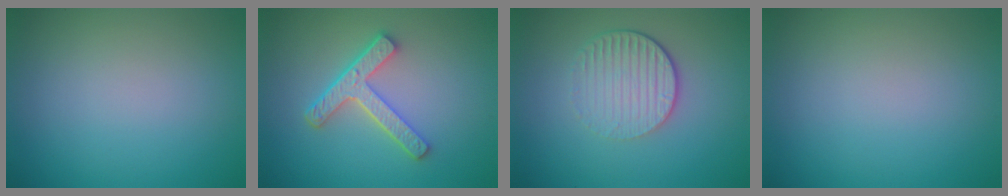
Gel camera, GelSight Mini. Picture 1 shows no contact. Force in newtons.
{"total": 4.3, "press": 3.3, "slide": 2.9}
{"total": 4.2, "press": 2.8, "slide": 3.0}
{"total": 0.0}